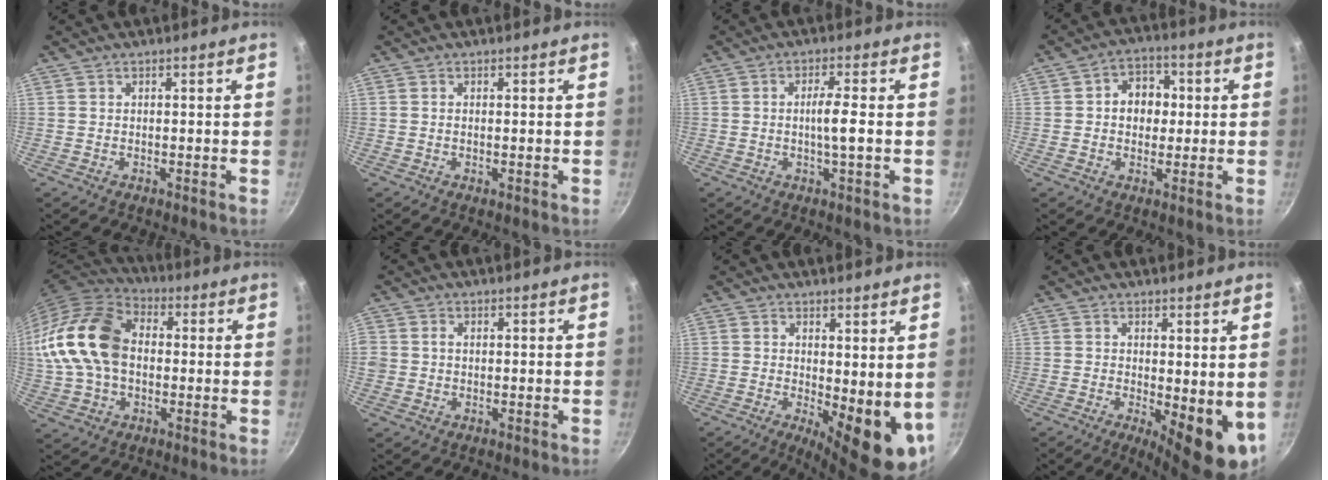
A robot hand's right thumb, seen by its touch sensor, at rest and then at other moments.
{"total": 0.6, "force": [0.1, 0.2, 0.5], "torque": [-0.010, 0.000, -0.001]}
{"total": 4.5, "force": [-0.4, 0.3, 4.5], "torque": [-0.086, 0.007, -0.008]}
{"total": 7.8, "force": [0.7, 6.3, 4.6], "torque": [-0.030, 0.011, 0.004]}
{"total": 20.7, "force": [0.8, 14.7, 14.6], "torque": [-0.293, 0.042, 0.008]}
{"total": 1.9, "force": [0.1, 1.7, 0.8], "torque": [-0.013, 0.007, 0.002]}
{"total": 11.7, "force": [0.0, 4.6, 10.7], "torque": [-0.120, -0.022, 0.010]}
{"total": 9.8, "force": [-0.5, 3.8, 9.0], "torque": [-0.105, -0.014, 0.002]}